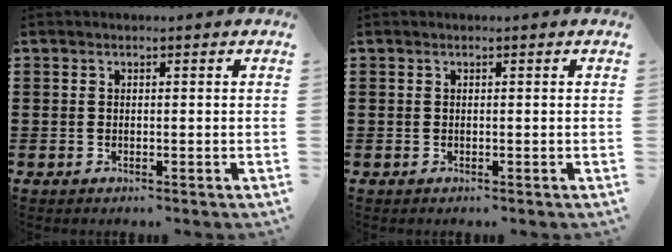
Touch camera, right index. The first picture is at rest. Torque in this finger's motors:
{"motor_torque": [0.00, 0.00, 0.00, -0.01]}